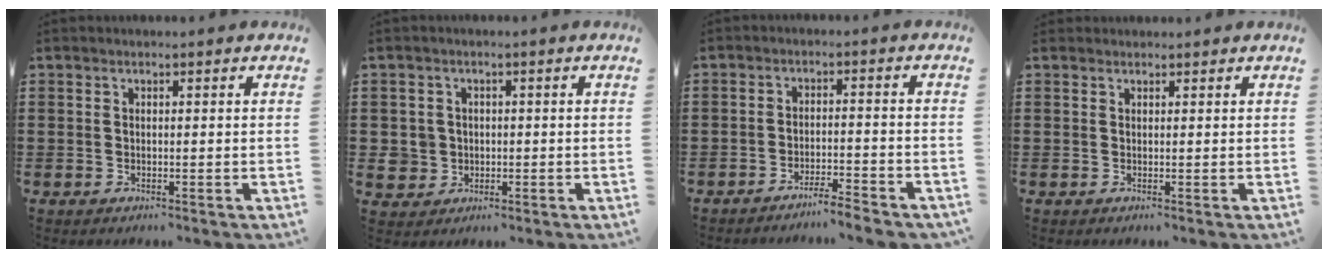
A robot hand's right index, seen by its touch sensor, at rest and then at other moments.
{"total": 3.1, "force": [-0.4, 3.0, 0.4], "torque": [-0.022, 0.008, -0.012]}
{"total": 3.7, "force": [-3.6, -0.3, 1.1], "torque": [-0.020, -0.004, -0.073]}
{"total": 0.6, "force": [0.5, 0.2, -0.1], "torque": [0.002, 0.002, 0.011]}